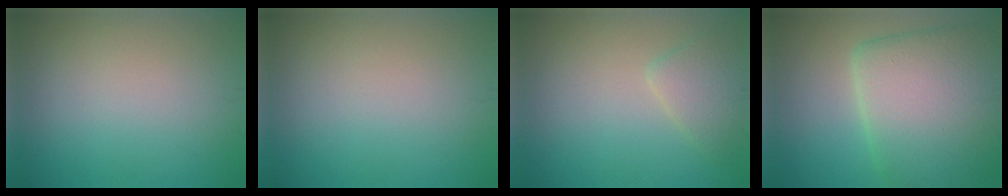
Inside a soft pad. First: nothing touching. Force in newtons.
{"total": 0.0}
{"total": 2.4, "press": 2.4, "slide": 0.2}
{"total": 9.7, "press": 9.7, "slide": 0.8}